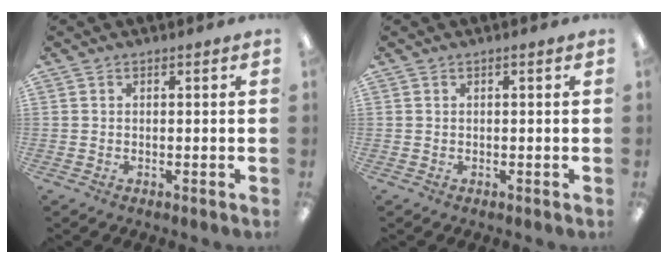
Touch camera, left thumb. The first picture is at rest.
{"total": 0.0}